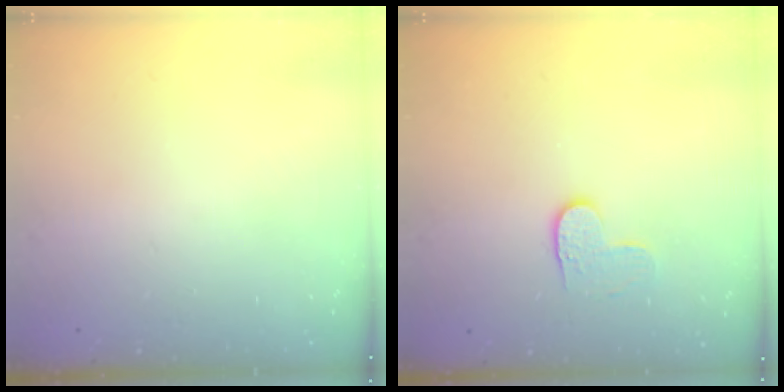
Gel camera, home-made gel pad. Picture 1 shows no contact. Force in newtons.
{"total": 4.0, "press": 4.0, "slide": 0.4}